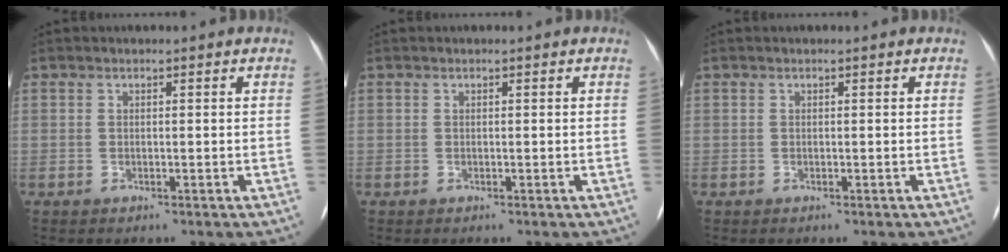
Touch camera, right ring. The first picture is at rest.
{"total": 0.0}
{"total": 0.0}